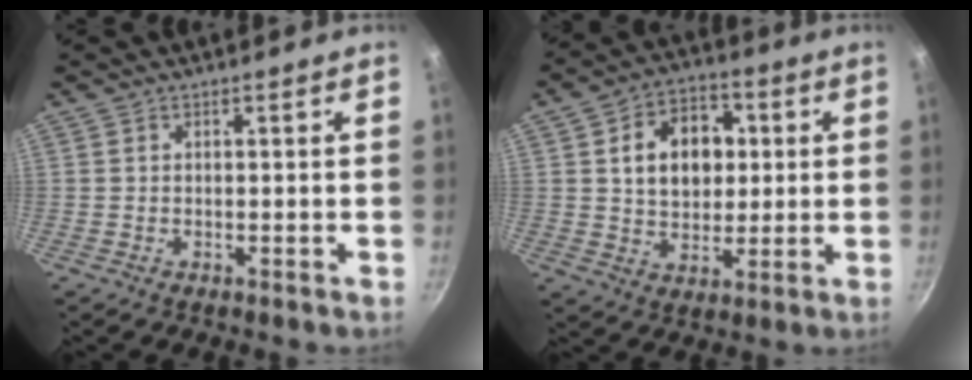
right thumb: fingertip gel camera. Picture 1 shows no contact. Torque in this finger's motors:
{"motor_torque": [-0.38, 0.88, 0.46, 0.60, 0.08]}